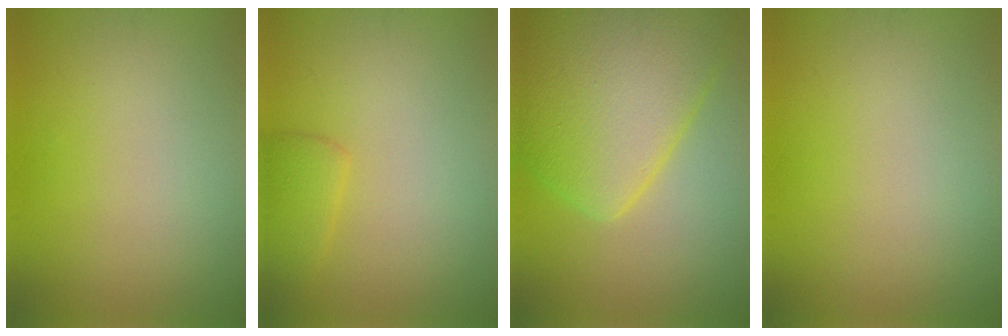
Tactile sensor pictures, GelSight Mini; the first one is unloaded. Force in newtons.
{"total": 1.8, "press": 1.8, "slide": 0.2}
{"total": 8.8, "press": 8.8, "slide": 0.3}
{"total": 0.0}